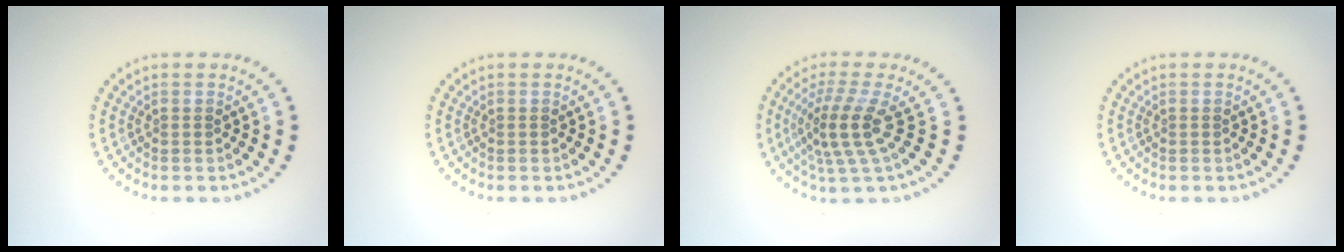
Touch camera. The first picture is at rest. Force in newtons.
{"total": 0.0}
{"total": 3.9, "press": 2.9, "slide": 2.6}
{"total": 0.0}